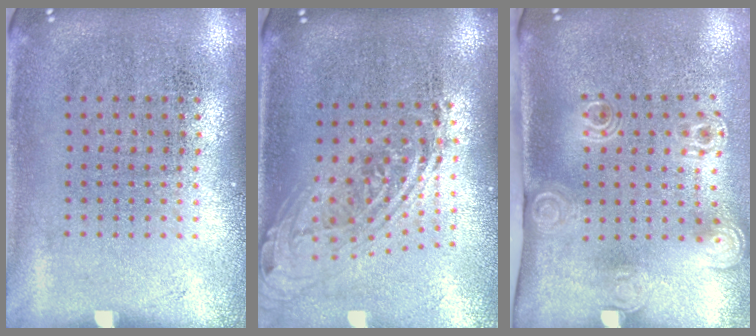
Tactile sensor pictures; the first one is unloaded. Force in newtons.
{"total": 2.1, "press": 1.6, "slide": 1.4}
{"total": 2.1, "press": 1.5, "slide": 1.5}